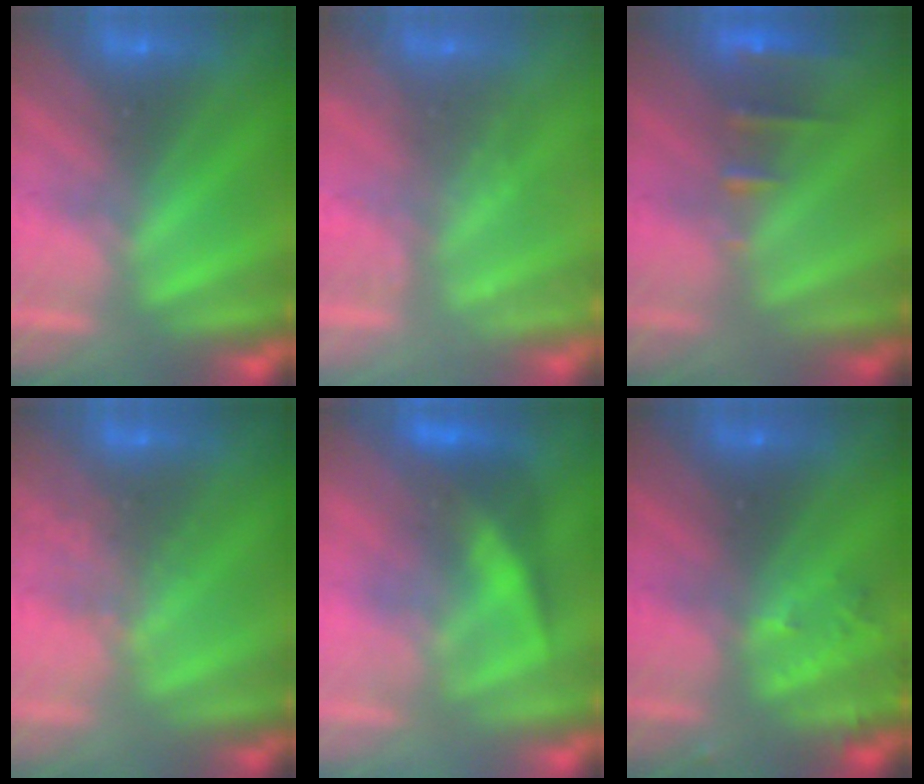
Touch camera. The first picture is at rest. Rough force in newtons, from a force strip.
{"total": 2.3}
{"total": 2.4}
{"total": 2.5}
{"total": 2.9}
{"total": 2.8}